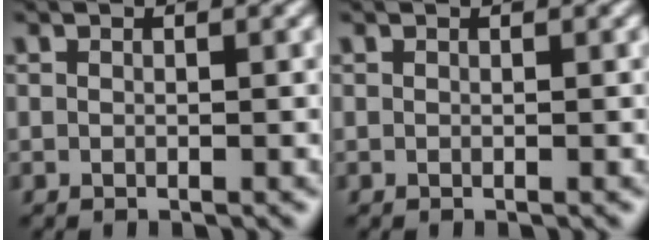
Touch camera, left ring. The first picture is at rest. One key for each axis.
{"total": 0.0}